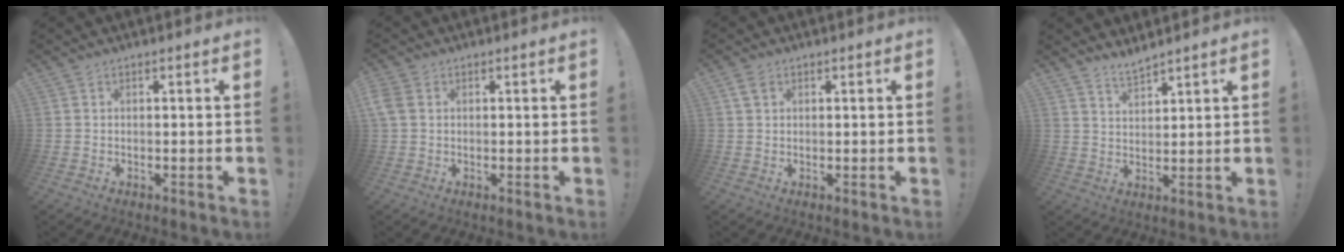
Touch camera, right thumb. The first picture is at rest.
{"total": 4.0, "force": [0.9, 3.0, 2.5], "torque": [-0.069, 0.008, 0.019]}
{"total": 3.3, "force": [1.7, 1.9, 1.9], "torque": [-0.028, -0.001, 0.032]}
{"total": 4.4, "force": [4.1, 1.0, 1.2], "torque": [-0.022, -0.027, 0.077]}